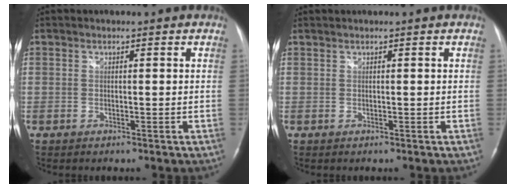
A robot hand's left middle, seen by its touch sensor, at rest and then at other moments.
{"total": 0.0}